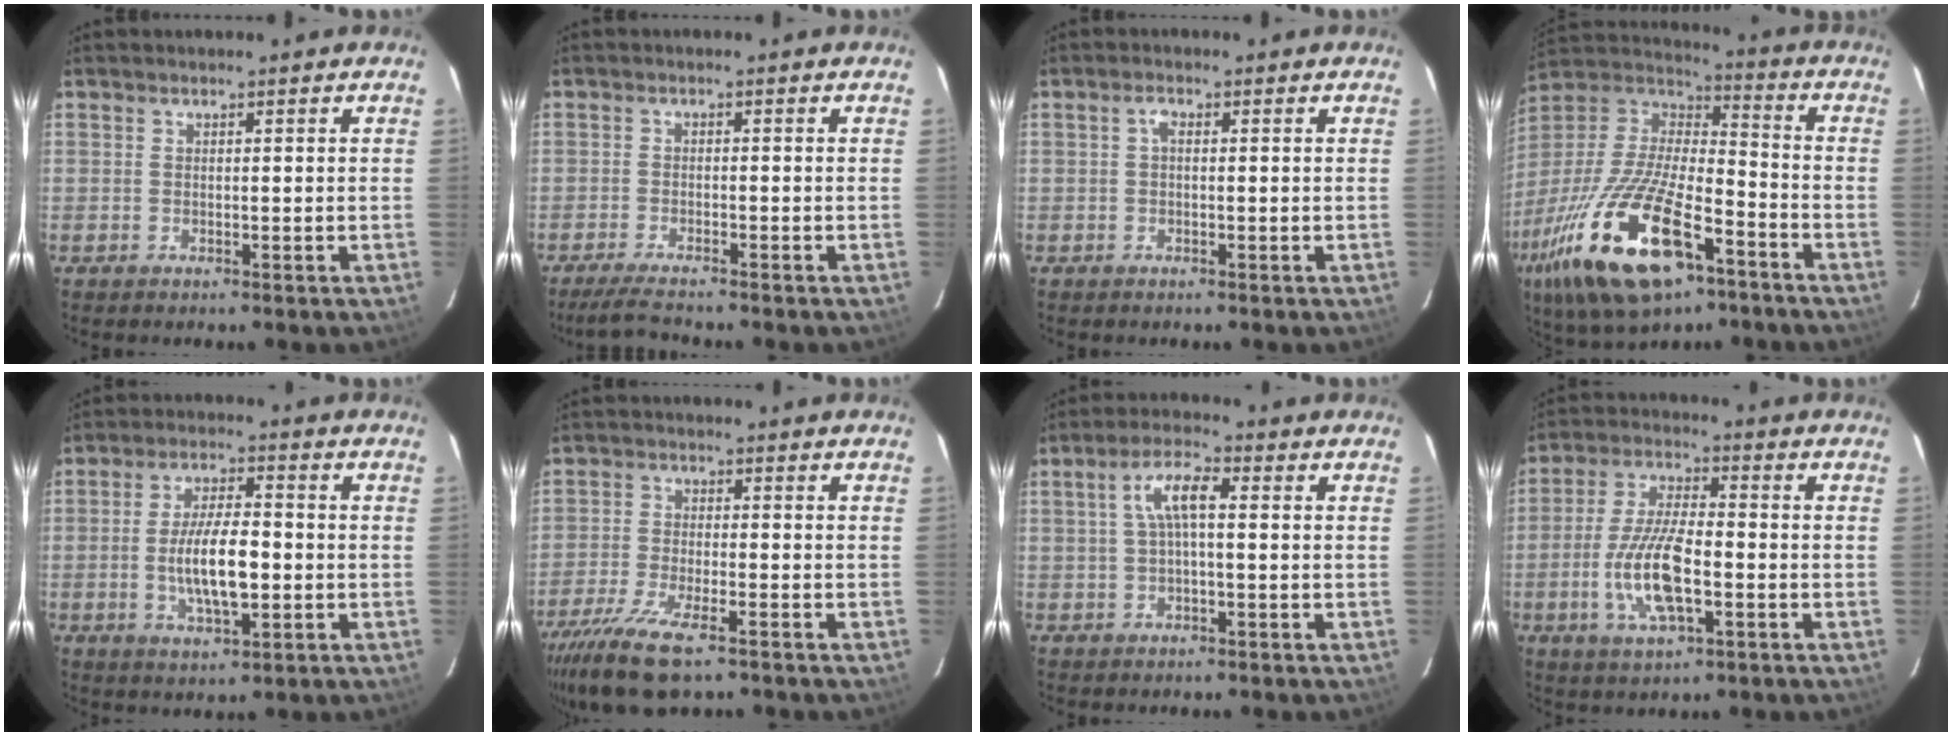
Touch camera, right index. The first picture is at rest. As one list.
[{"total": 4.8, "force": [-4.3, 0.0, 2.1], "torque": [-0.061, -0.012, -0.078]}, {"total": 1.2, "force": [0.1, 0.6, 1.0], "torque": [-0.020, 0.007, -0.002]}, {"total": 27.5, "force": [-14.4, 10.7, 20.9], "torque": [-0.427, -0.052, -0.253]}, {"total": 9.8, "force": [-1.6, 3.4, 9.1], "torque": [-0.176, -0.004, -0.025]}, {"total": 11.1, "force": [-7.8, 2.8, 7.3], "torque": [-0.172, -0.036, -0.150]}, {"total": 5.6, "force": [0.5, 1.7, 5.3], "torque": [-0.103, 0.016, 0.011]}, {"total": 12.2, "force": [-3.4, 3.9, 11.0], "torque": [-0.227, -0.003, -0.066]}]